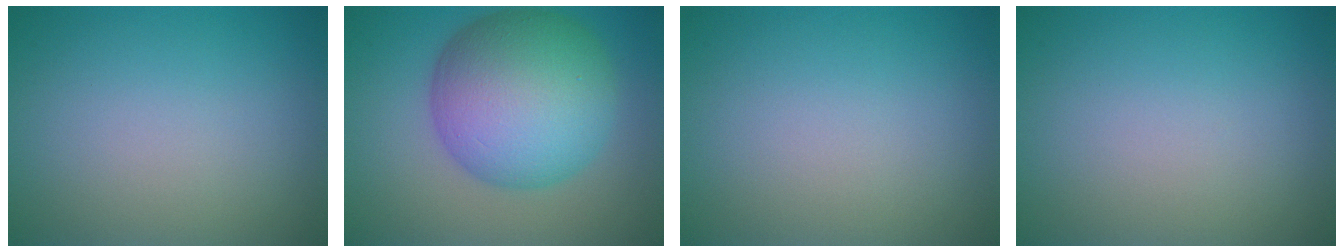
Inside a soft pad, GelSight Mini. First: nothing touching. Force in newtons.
{"total": 11.7, "press": 11.7, "slide": 0.1}
{"total": 0.0}
{"total": 0.0}